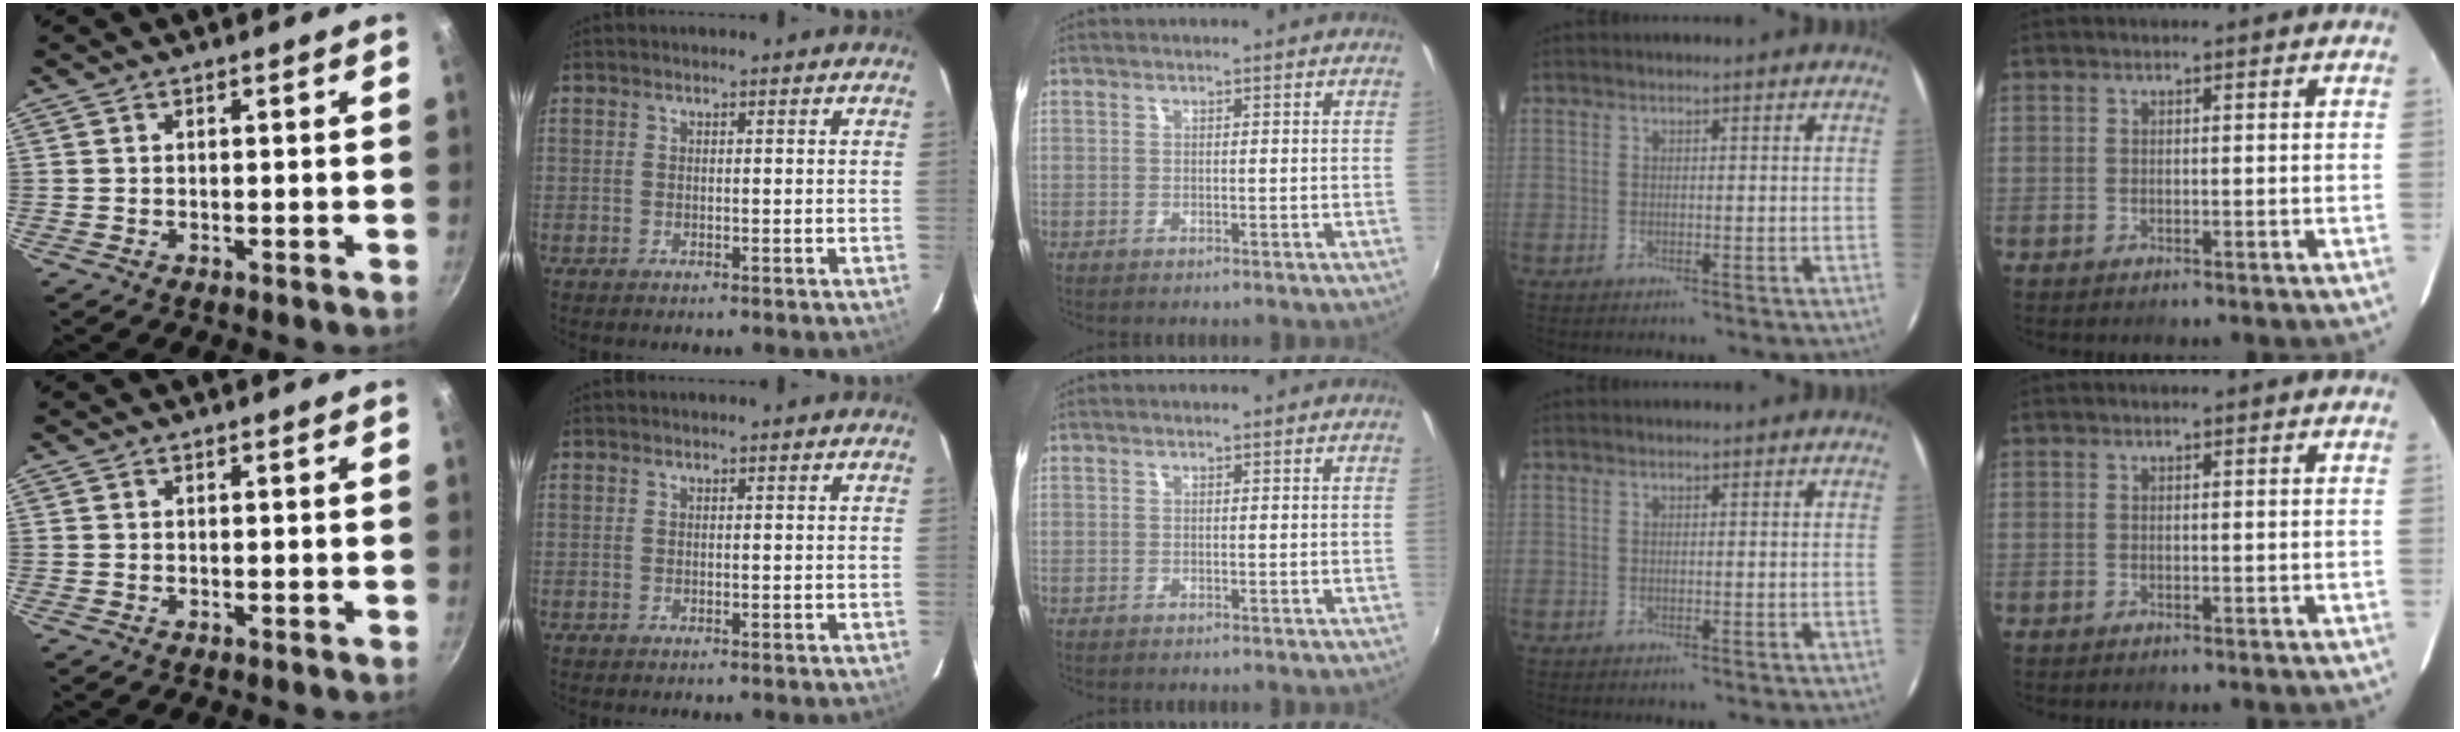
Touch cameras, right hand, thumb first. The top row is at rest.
{}